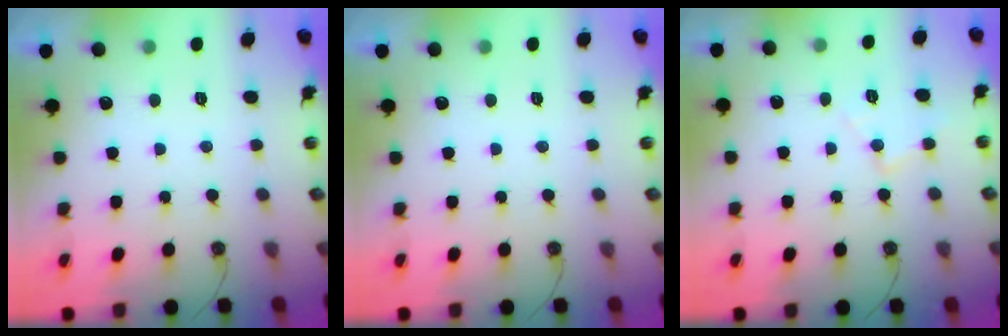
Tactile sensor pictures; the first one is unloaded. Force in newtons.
{"total": 0.0}
{"total": 8.0, "press": 8.0, "slide": 0.6}